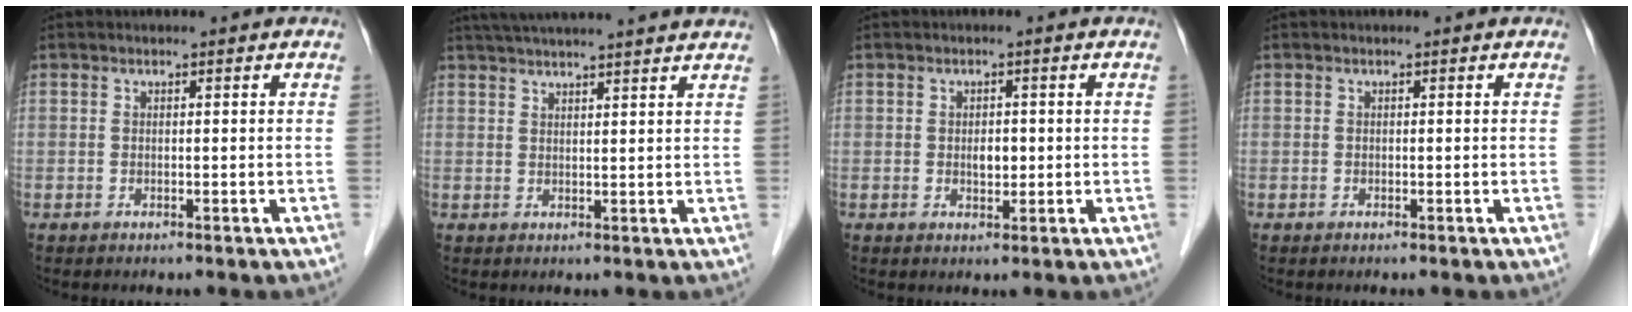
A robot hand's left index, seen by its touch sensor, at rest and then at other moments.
{"total": 16.2, "force": [14.6, -0.1, 7.1], "torque": [-0.123, 0.030, 0.197]}
{"total": 2.1, "force": [-0.1, 1.2, 1.7], "torque": [-0.028, 0.000, 0.001]}
{"total": 0.0}